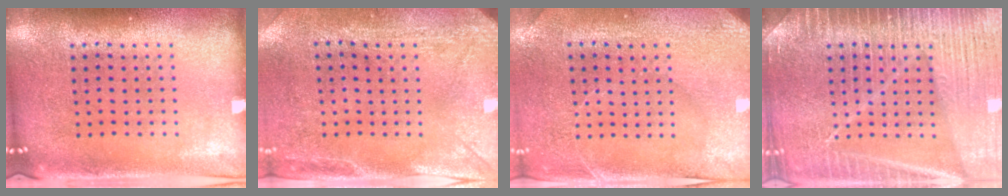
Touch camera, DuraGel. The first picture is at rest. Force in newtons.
{"total": 3.0, "press": 2.4, "slide": 1.9}
{"total": 2.9, "press": 2.8, "slide": 0.7}
{"total": 6.4, "press": 6.3, "slide": 0.9}